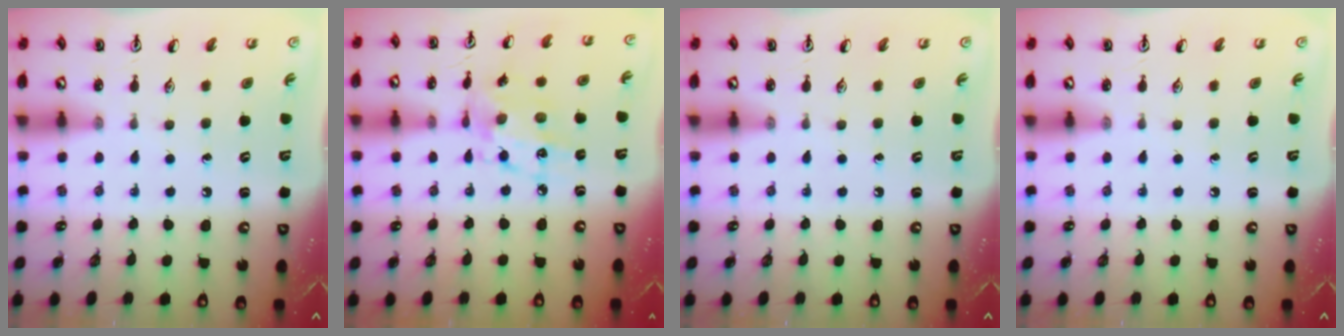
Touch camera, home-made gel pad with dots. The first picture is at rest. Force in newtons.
{"total": 11.0, "press": 11.0, "slide": 0.6}
{"total": 0.0}
{"total": 0.0}